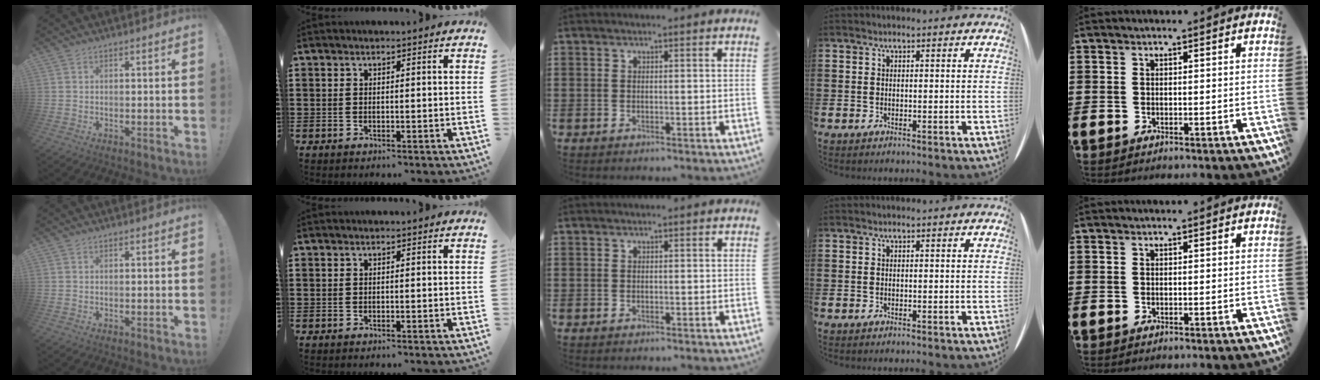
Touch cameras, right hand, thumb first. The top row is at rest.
{}